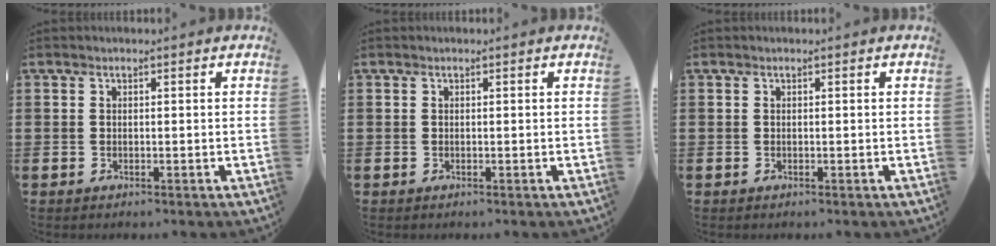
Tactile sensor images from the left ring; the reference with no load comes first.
{"total": 0.0}
{"total": 0.0}